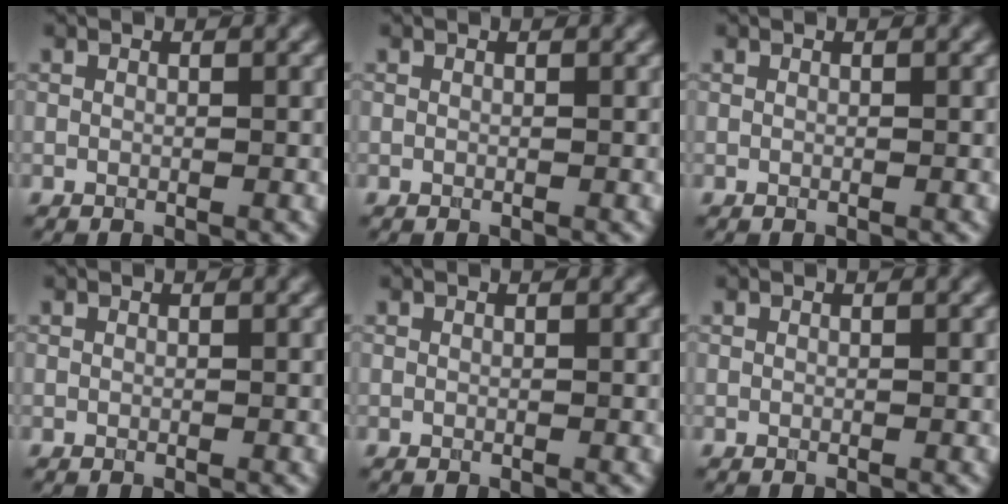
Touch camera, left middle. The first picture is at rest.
{"total": 0.0}
{"total": 0.0}
{"total": 0.0}
{"total": 0.0}
{"total": 0.0}